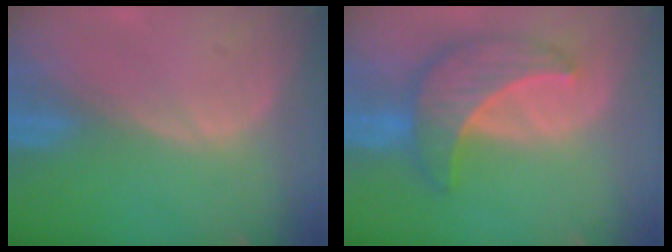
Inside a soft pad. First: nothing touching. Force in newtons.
{"total": 8.4, "press": 8.4, "slide": 0.7}